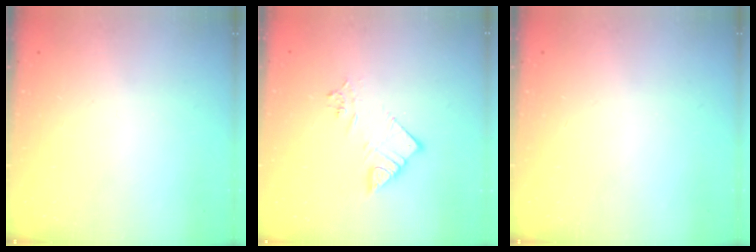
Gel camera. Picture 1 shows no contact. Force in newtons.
{"total": 7.4, "press": 7.4, "slide": 0.4}
{"total": 0.0}